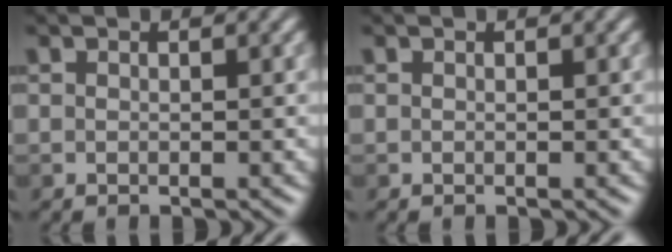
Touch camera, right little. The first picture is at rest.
{"total": 0.0}